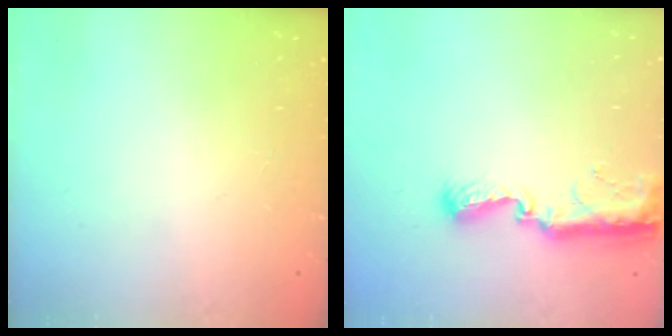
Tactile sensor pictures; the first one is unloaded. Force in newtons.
{"total": 9.1, "press": 9.1, "slide": 0.8}